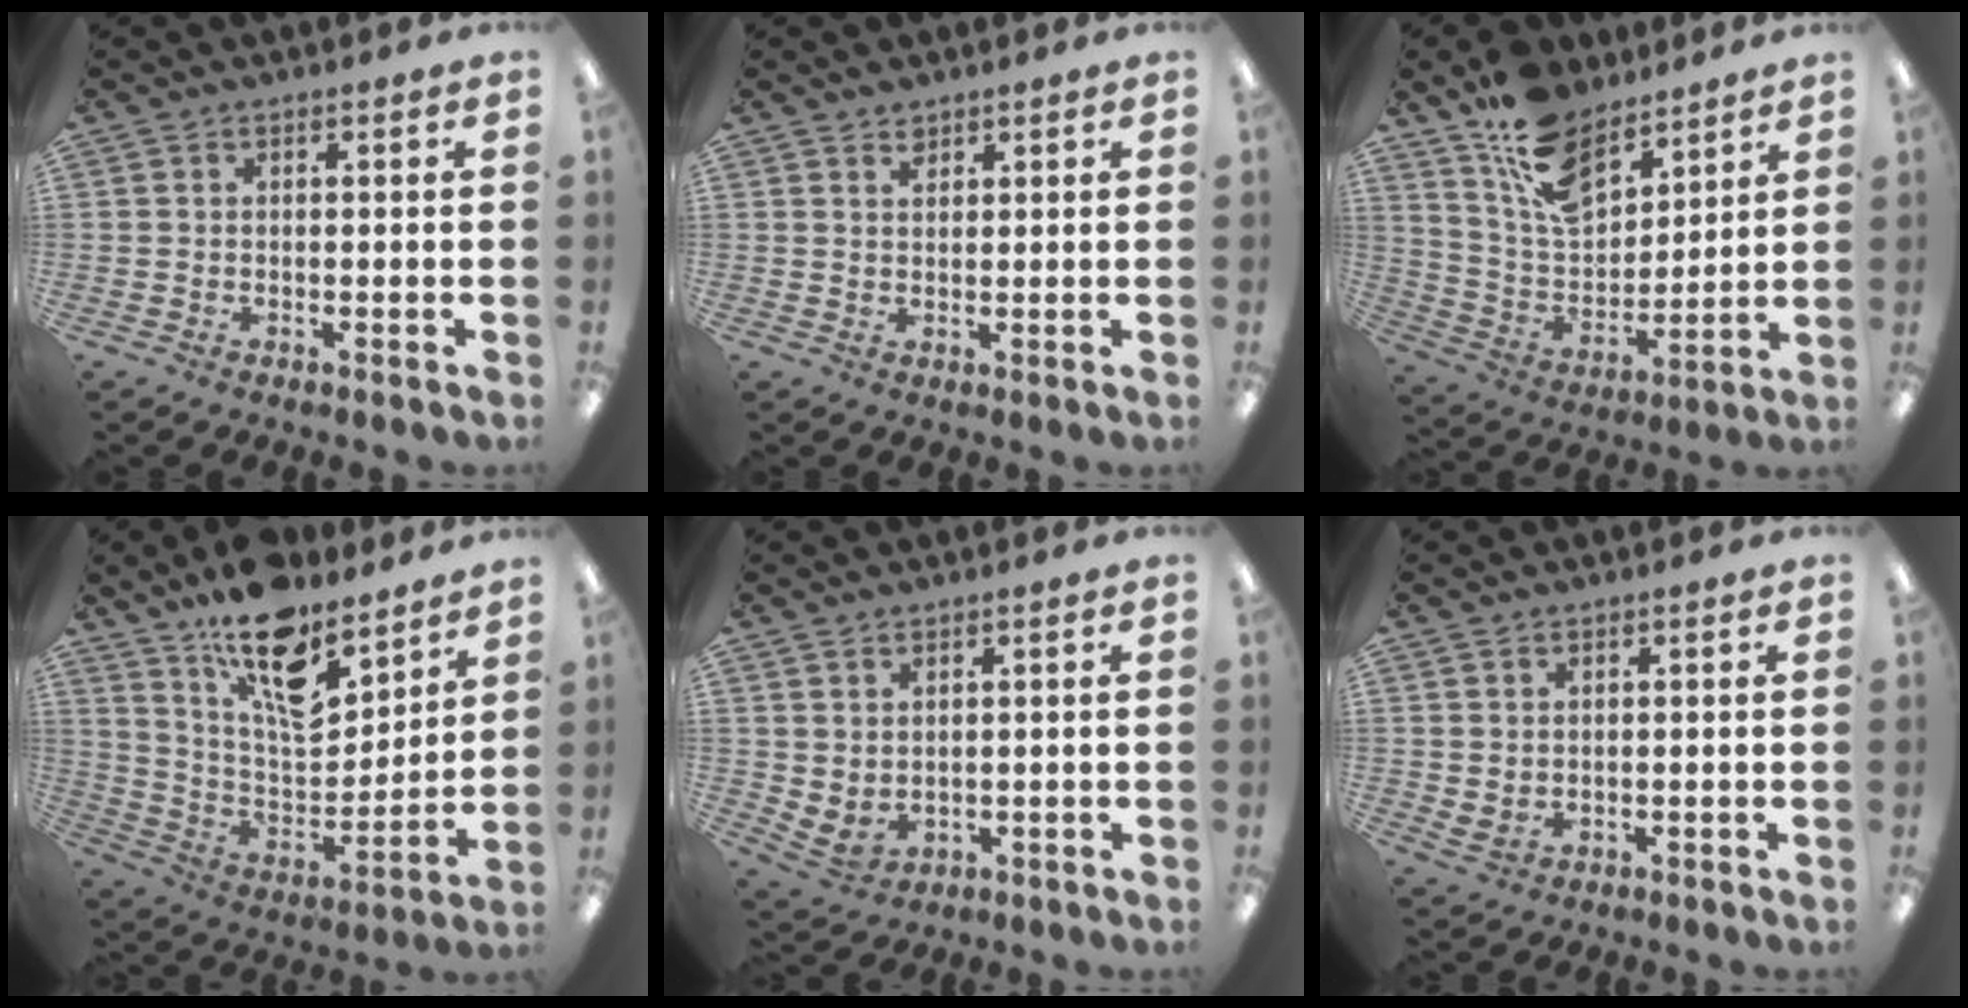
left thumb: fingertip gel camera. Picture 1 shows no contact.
{"total": 1.8, "force": [1.6, 0.7, 0.3], "torque": [0.000, -0.005, 0.030]}
{"total": 14.7, "force": [10.5, 7.4, 7.1], "torque": [-0.147, -0.050, 0.200]}
{"total": 17.7, "force": [12.5, 7.4, 10.0], "torque": [-0.171, -0.083, 0.221]}
{"total": 2.9, "force": [2.3, 1.3, 1.2], "torque": [-0.035, -0.016, 0.043]}
{"total": 2.0, "force": [1.2, 1.2, 1.0], "torque": [-0.013, -0.004, 0.022]}